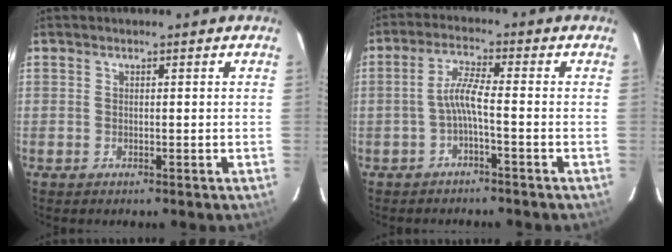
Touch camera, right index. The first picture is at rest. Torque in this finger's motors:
{"motor_torque": [1.08, -0.29, 0.53, 0.16]}